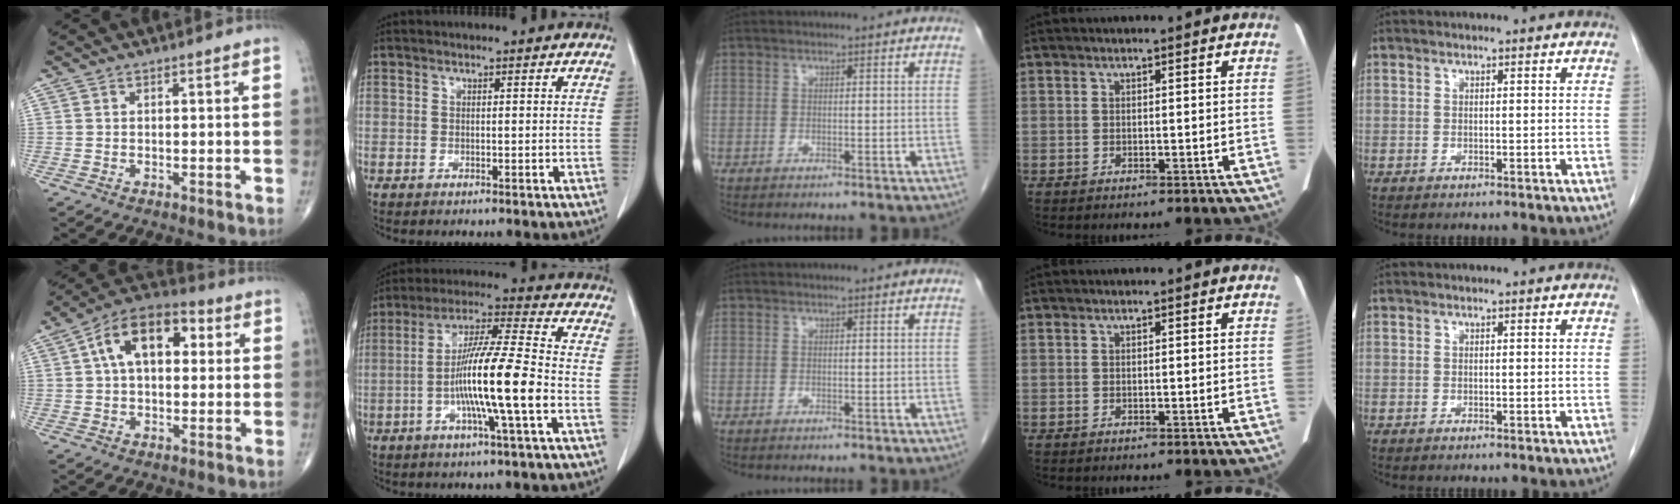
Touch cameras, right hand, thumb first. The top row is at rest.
{"thumb": {"total": 14.1, "force": [3.2, 8.3, 10.9], "torque": [-0.162, 0.029, 0.043]}, "index": {"total": 13.8, "force": [-3.3, -0.3, 13.4], "torque": [-0.245, -0.003, -0.067]}}